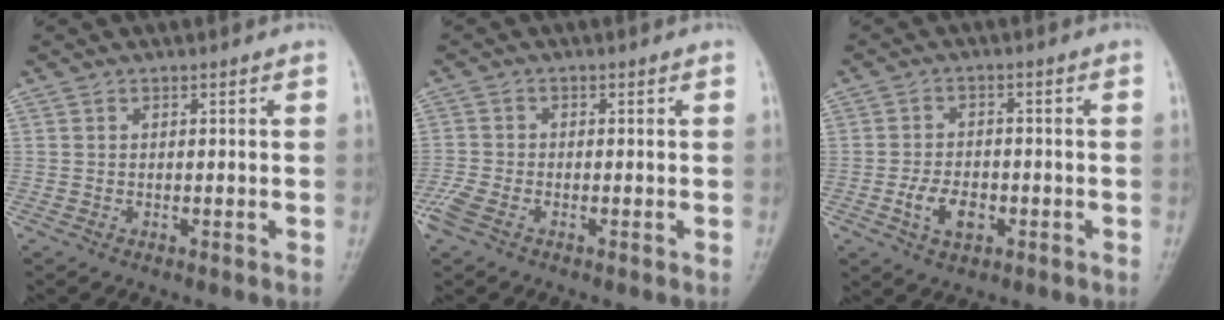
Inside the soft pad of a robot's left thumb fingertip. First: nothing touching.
{"total": 4.4, "force": [-2.6, 2.3, 2.7], "torque": [-0.075, 0.001, -0.054]}
{"total": 5.7, "force": [-2.2, 3.5, 4.0], "torque": [-0.065, 0.012, -0.038]}